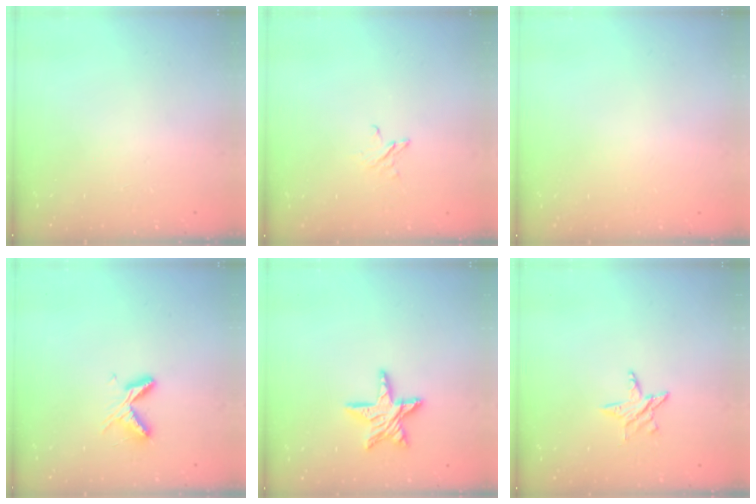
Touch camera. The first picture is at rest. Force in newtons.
{"total": 2.4, "press": 2.4, "slide": 0.2}
{"total": 0.0}
{"total": 5.9, "press": 5.9, "slide": 0.8}
{"total": 11.8, "press": 11.8, "slide": 1.0}
{"total": 5.3, "press": 5.3, "slide": 0.6}